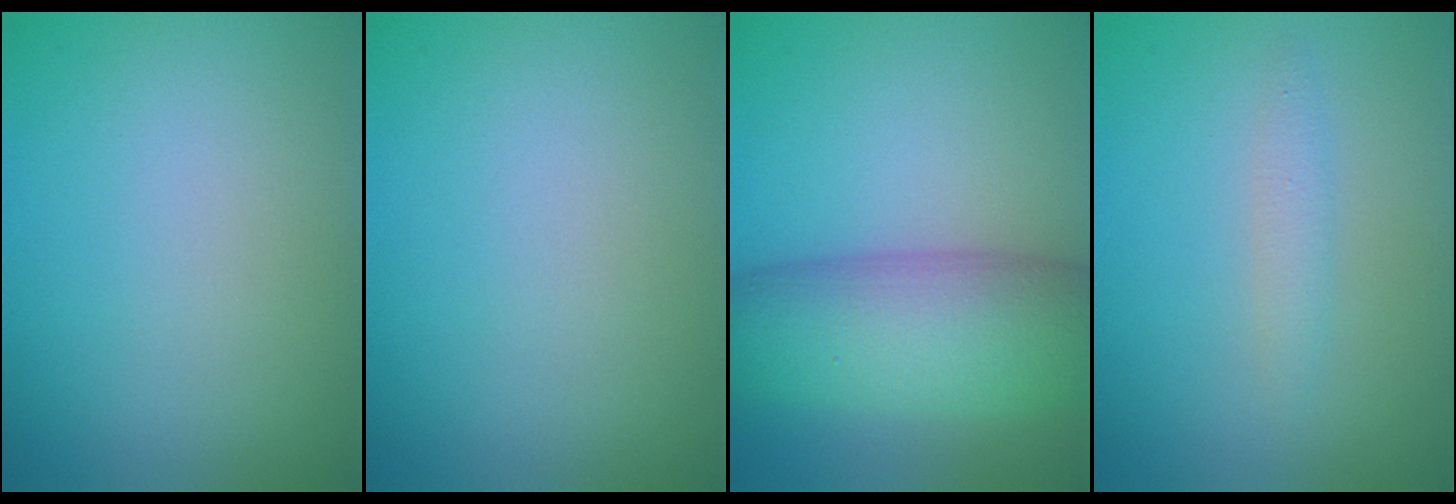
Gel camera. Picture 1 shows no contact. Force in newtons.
{"total": 0.0}
{"total": 8.5, "press": 8.5, "slide": 0.2}
{"total": 1.4, "press": 1.4, "slide": 0.0}